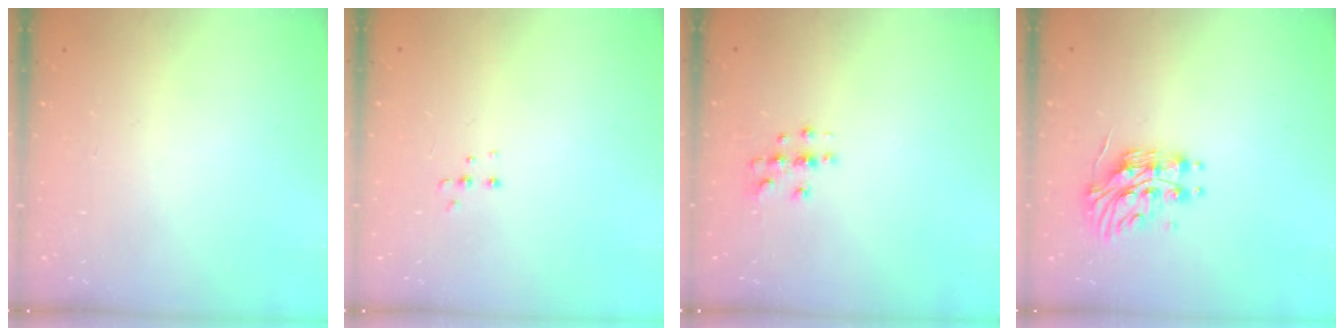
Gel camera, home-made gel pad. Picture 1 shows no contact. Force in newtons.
{"total": 4.0, "press": 3.9, "slide": 0.8}
{"total": 3.6, "press": 3.5, "slide": 0.4}
{"total": 11.0, "press": 11.0, "slide": 0.9}